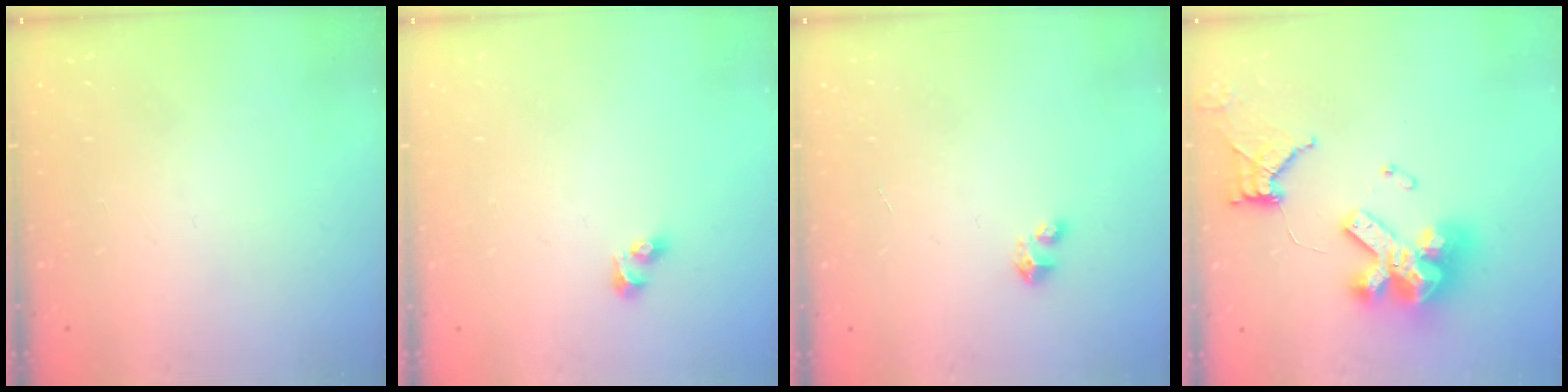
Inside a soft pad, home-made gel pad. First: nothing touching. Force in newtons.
{"total": 3.5, "press": 3.0, "slide": 1.8}
{"total": 2.8, "press": 2.8, "slide": 0.1}
{"total": 16.7, "press": 16.6, "slide": 1.9}